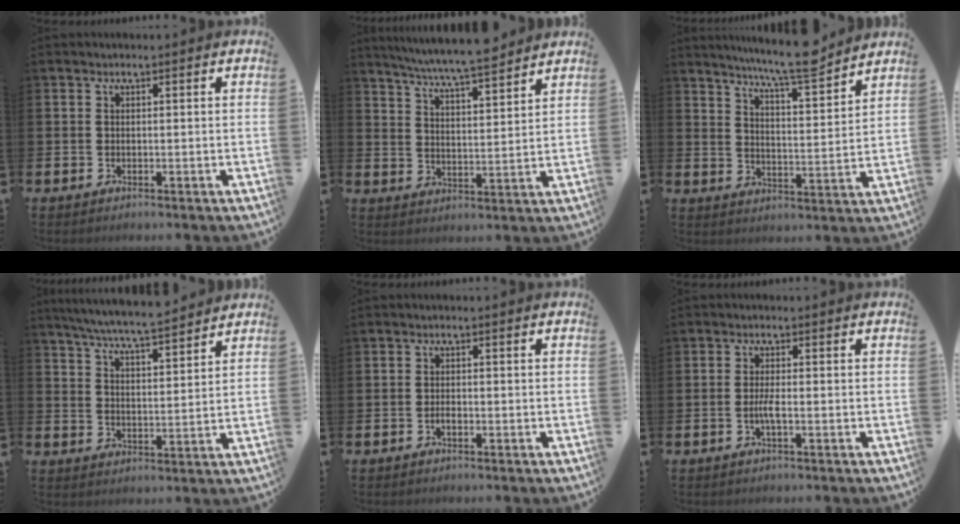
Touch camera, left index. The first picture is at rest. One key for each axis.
{"total": 7.0, "fx": 6.7, "fy": -0.1, "fz": 2.0, "tx": -0.067, "ty": -0.039, "tz": 0.119}
{"total": 8.8, "fx": 8.1, "fy": 0.3, "fz": 3.5, "tx": -0.080, "ty": -0.050, "tz": 0.142}
{"total": 6.7, "fx": 6.4, "fy": 0.1, "fz": 1.8, "tx": -0.061, "ty": -0.038, "tz": 0.114}
{"total": 1.2, "fx": -0.6, "fy": 0.5, "fz": 0.9, "tx": -0.025, "ty": 0.002, "tz": -0.009}
{"total": 1.8, "fx": -0.6, "fy": 0.2, "fz": 1.7, "tx": -0.040, "ty": 0.003, "tz": -0.010}